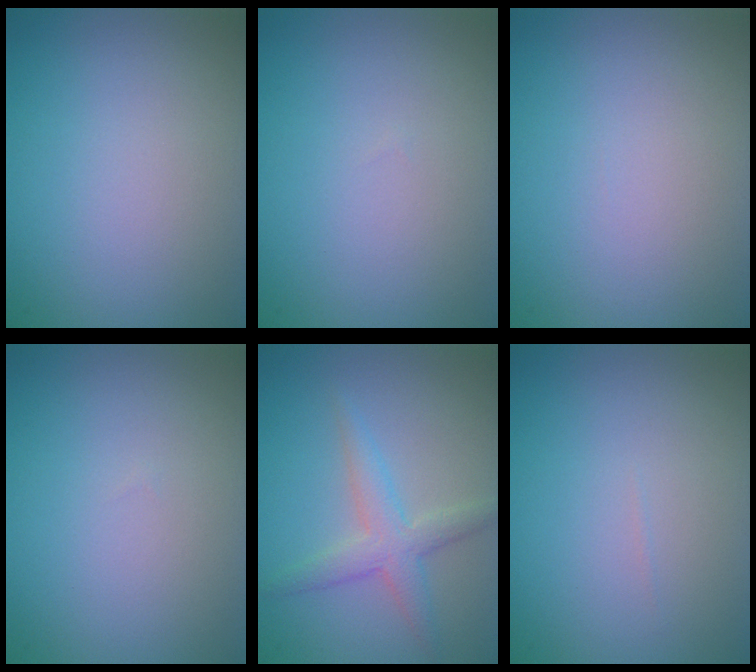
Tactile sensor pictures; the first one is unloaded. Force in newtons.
{"total": 0.0}
{"total": 0.0}
{"total": 0.0}
{"total": 2.9, "press": 2.9, "slide": 0.1}
{"total": 0.0}